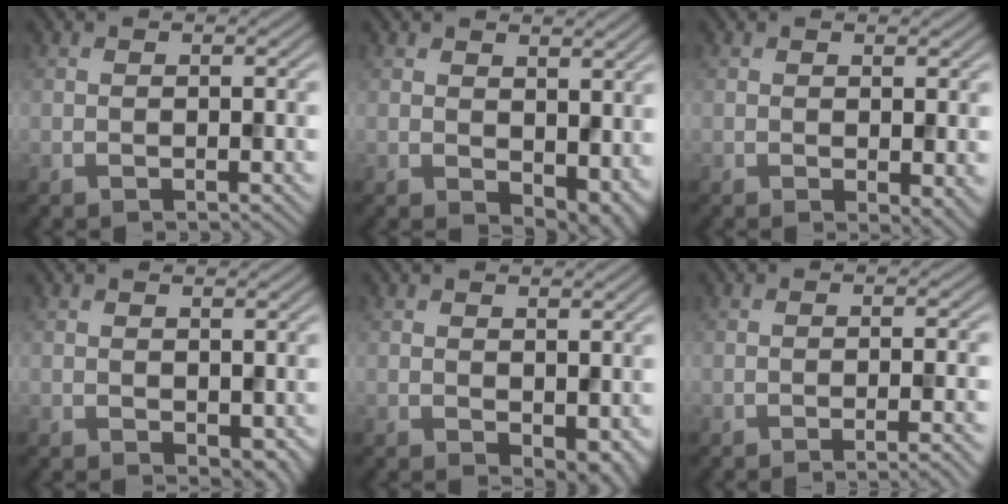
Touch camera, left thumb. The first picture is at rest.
{"total": 5.9, "force": [1.2, 4.0, 4.2], "torque": [-0.071, -0.025, 0.035]}
{"total": 2.4, "force": [-0.2, 1.2, 2.1], "torque": [-0.028, -0.008, -0.001]}
{"total": 1.8, "force": [0.4, 1.2, 1.3], "torque": [-0.022, -0.008, 0.011]}
{"total": 2.9, "force": [0.2, 1.8, 2.2], "torque": [-0.033, -0.010, 0.009]}
{"total": 3.0, "force": [-1.7, 0.5, 2.4], "torque": [-0.025, 0.005, -0.038]}